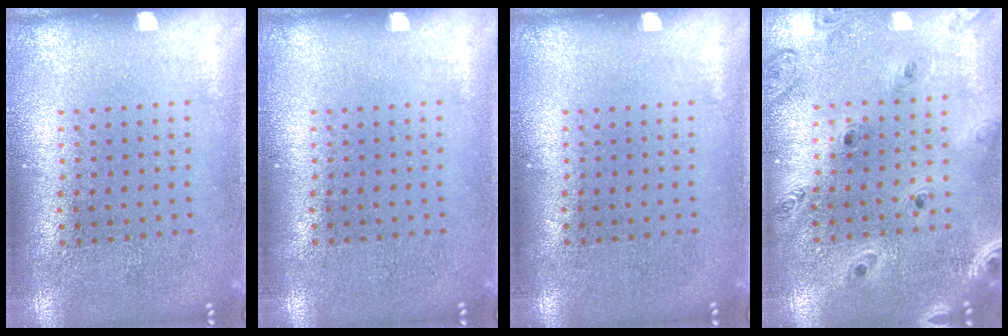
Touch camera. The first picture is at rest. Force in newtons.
{"total": 0.0}
{"total": 0.0}
{"total": 1.2, "press": 1.2, "slide": 0.2}